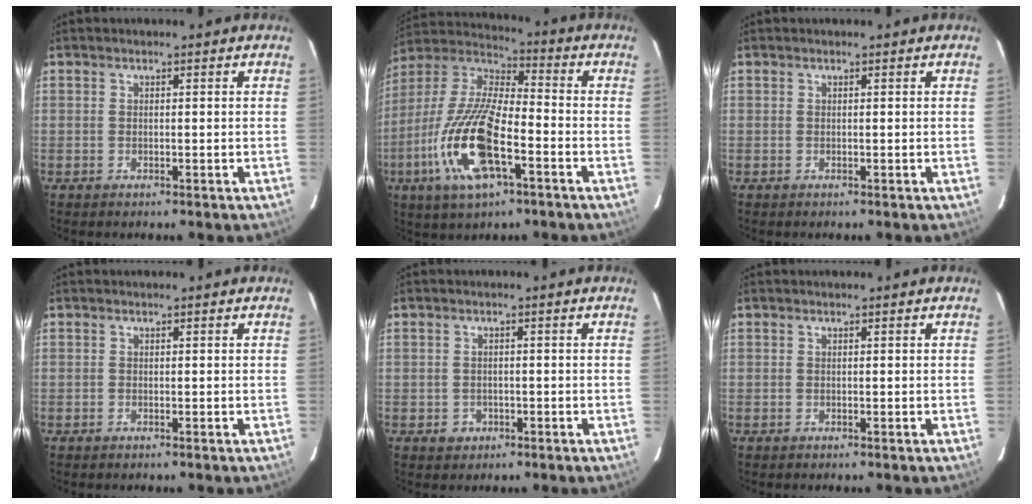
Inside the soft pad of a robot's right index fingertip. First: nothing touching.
{"total": 19.2, "force": [-7.5, 6.6, 16.4], "torque": [-0.347, -0.020, -0.151]}
{"total": 0.0}
{"total": 0.0}
{"total": 2.5, "force": [-0.9, 2.3, 0.5], "torque": [-0.011, 0.002, -0.008]}
{"total": 0.0}